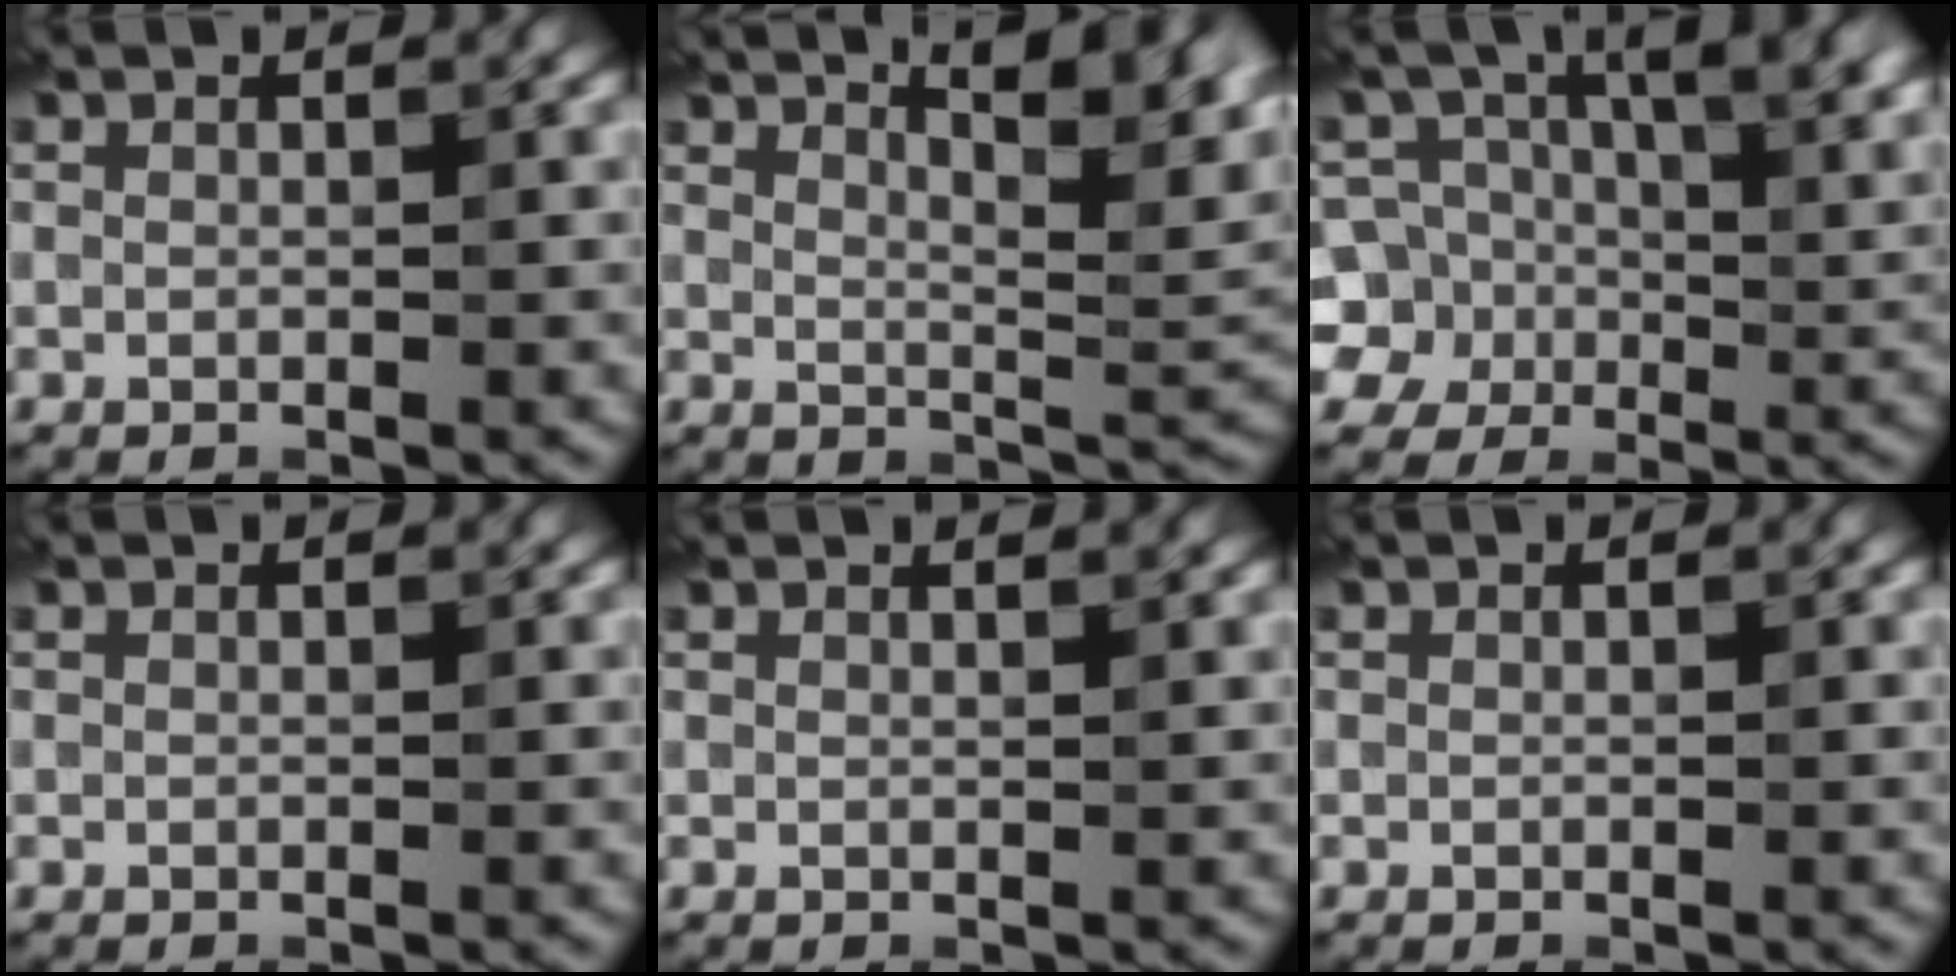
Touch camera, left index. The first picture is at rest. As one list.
[{"total": 8.4, "force": [5.0, 2.2, 6.4], "torque": [-0.066, 0.019, 0.081]}, {"total": 10.0, "force": [1.5, 8.4, 5.2], "torque": [-0.069, 0.016, -0.003]}, {"total": 0.0}, {"total": 1.5, "force": [1.3, 0.4, 0.7], "torque": [-0.003, 0.002, 0.010]}, {"total": 0.0}]